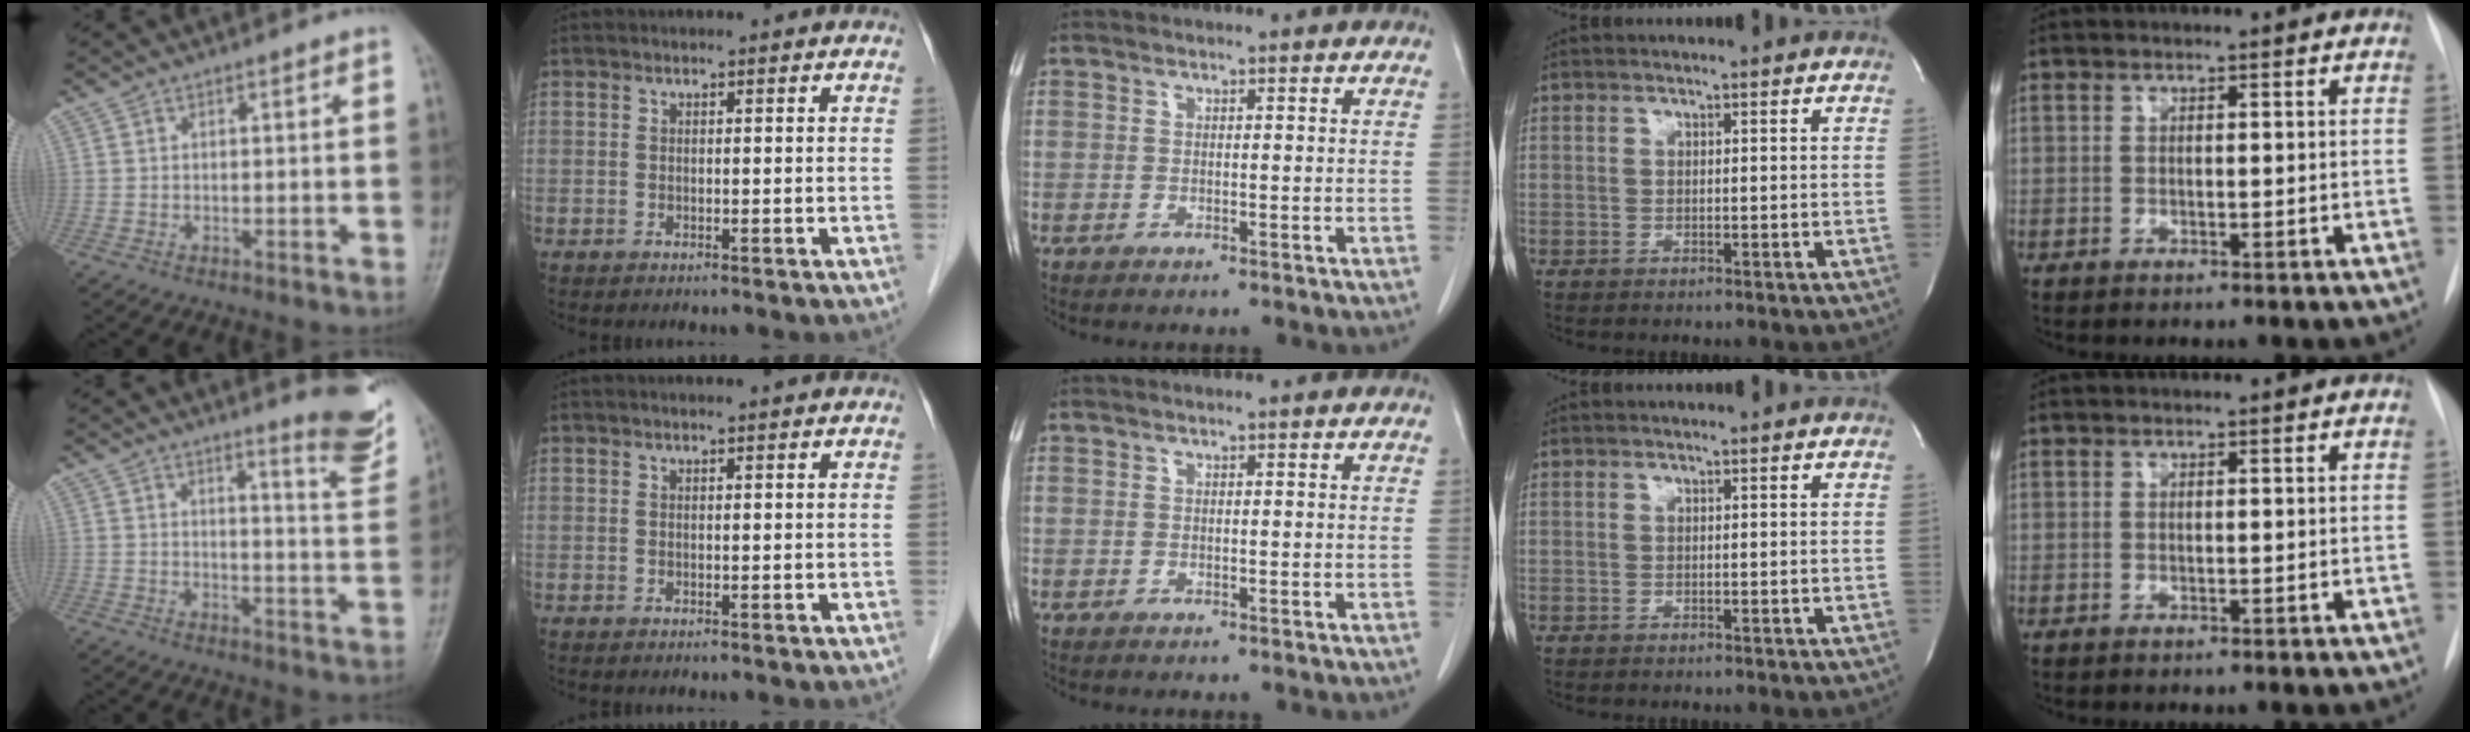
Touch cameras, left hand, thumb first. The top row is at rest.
{"thumb": {"total": 9.5, "force": [6.9, 1.4, 6.3], "torque": [-0.062, -0.060, 0.080]}, "index": {"total": 1.5, "force": [1.4, -0.1, 0.5], "torque": [-0.008, 0.010, 0.020]}}